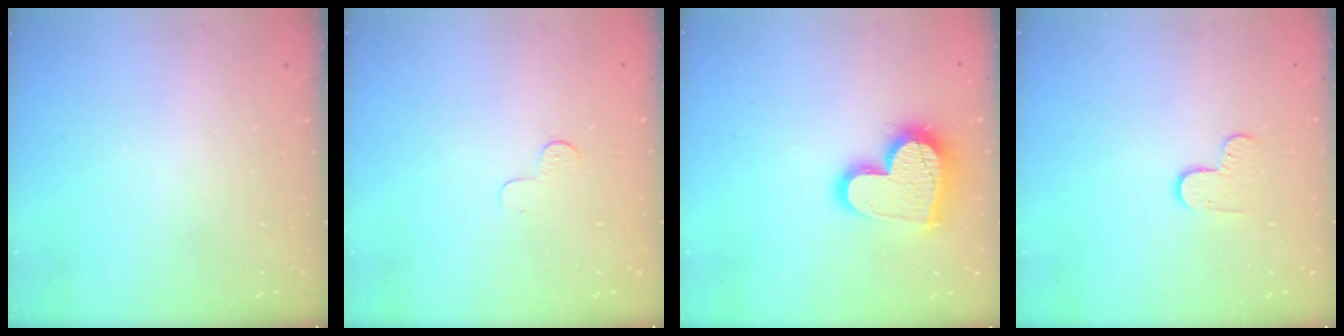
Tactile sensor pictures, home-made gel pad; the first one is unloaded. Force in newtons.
{"total": 3.6, "press": 3.5, "slide": 0.3}
{"total": 16.6, "press": 16.5, "slide": 1.6}
{"total": 5.5, "press": 5.4, "slide": 0.6}